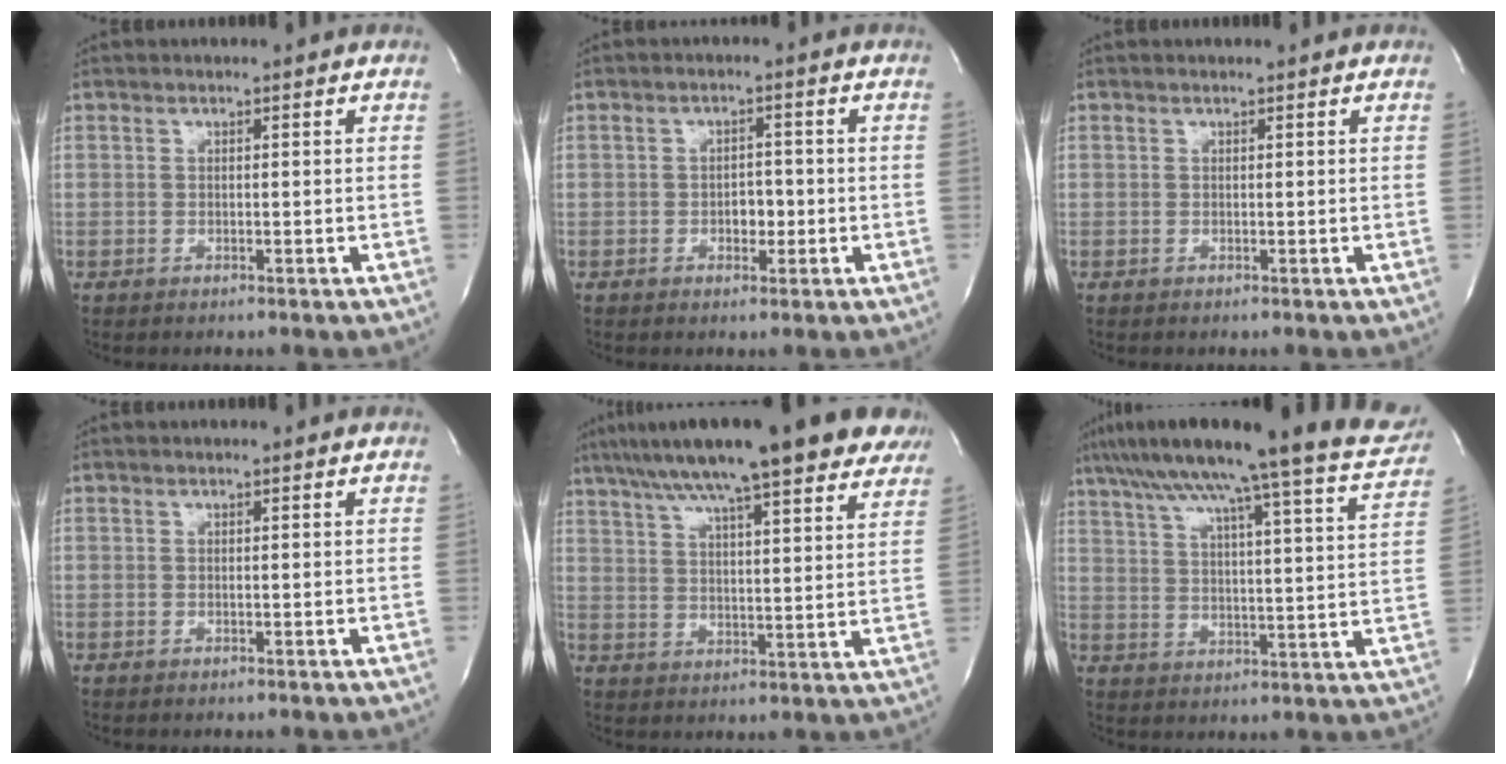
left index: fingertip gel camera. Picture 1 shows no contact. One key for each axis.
{"total": 2.6, "fx": -0.8, "fy": 1.6, "fz": 1.9, "tx": -0.022, "ty": 0.006, "tz": -0.012}
{"total": 0.6, "fx": 0.5, "fy": 0.0, "fz": 0.1, "tx": 0.000, "ty": 0.003, "tz": 0.009}
{"total": 0.0}
{"total": 23.5, "fx": 18.4, "fy": 3.2, "fz": 14.3, "tx": -0.227, "ty": 0.041, "tz": 0.250}
{"total": 25.7, "fx": 21.6, "fy": 0.6, "fz": 13.9, "tx": -0.220, "ty": -0.016, "tz": 0.284}